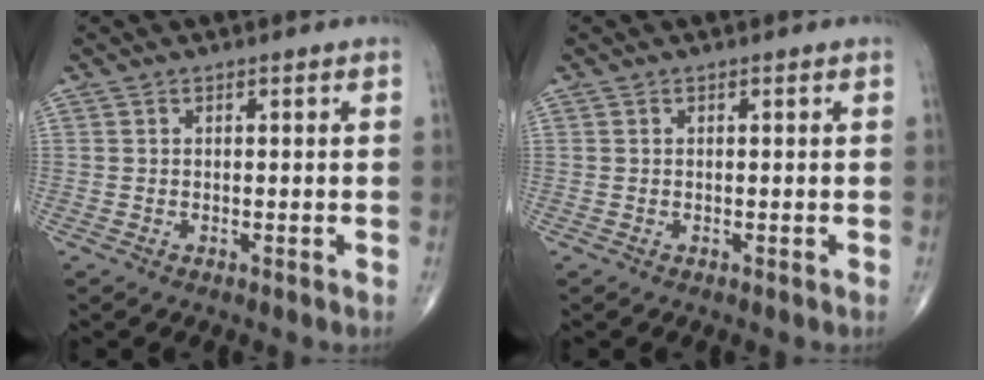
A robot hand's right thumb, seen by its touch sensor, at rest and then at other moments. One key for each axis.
{"total": 0.0}